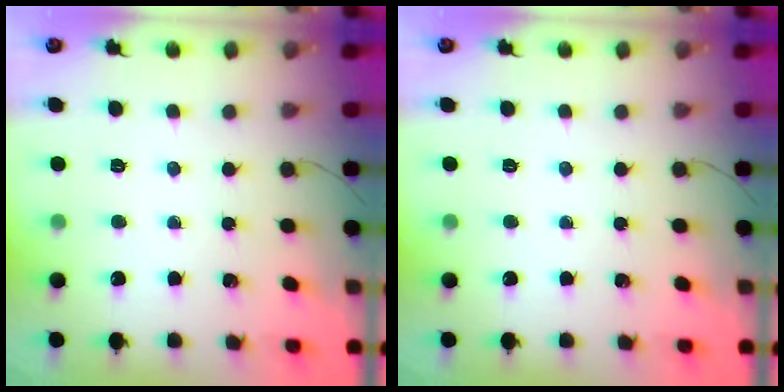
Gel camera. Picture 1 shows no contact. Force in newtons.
{"total": 0.0}